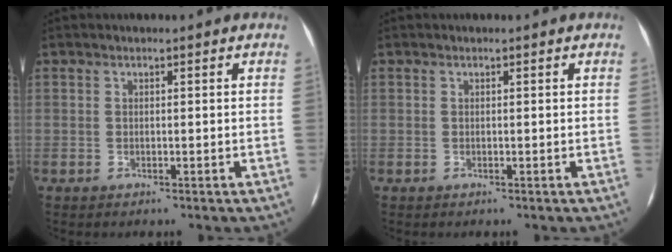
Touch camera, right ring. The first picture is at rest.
{"total": 0.0}